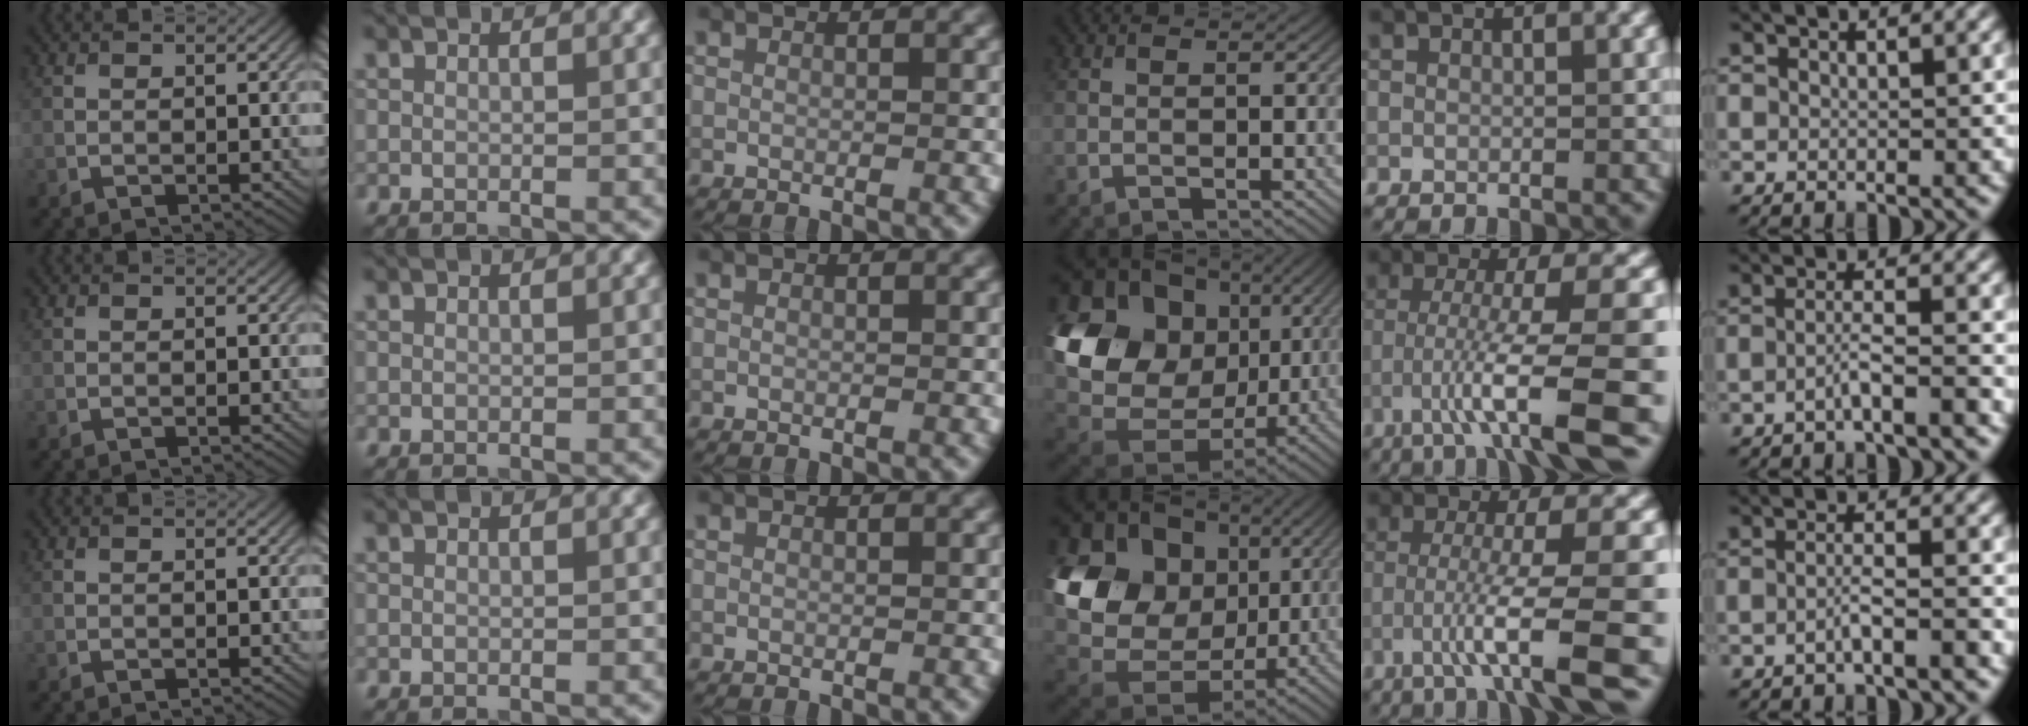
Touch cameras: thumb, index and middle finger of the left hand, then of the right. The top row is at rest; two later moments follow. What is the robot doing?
{"motion": "lift_and_place", "object": "calculator"}